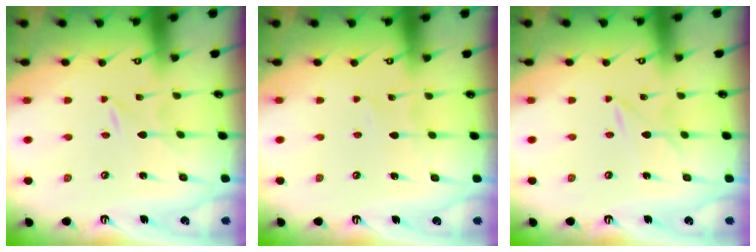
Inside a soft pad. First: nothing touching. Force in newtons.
{"total": 2.5, "press": 2.5, "slide": 0.3}
{"total": 2.8, "press": 2.8, "slide": 0.4}